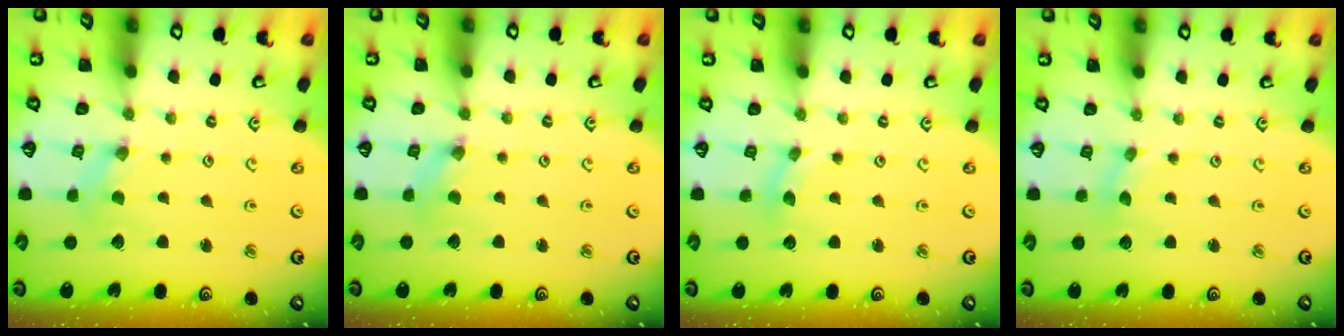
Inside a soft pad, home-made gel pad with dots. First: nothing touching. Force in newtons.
{"total": 0.9, "press": 0.9, "slide": 0.2}
{"total": 2.9, "press": 2.8, "slide": 0.4}
{"total": 0.7, "press": 0.7, "slide": 0.1}